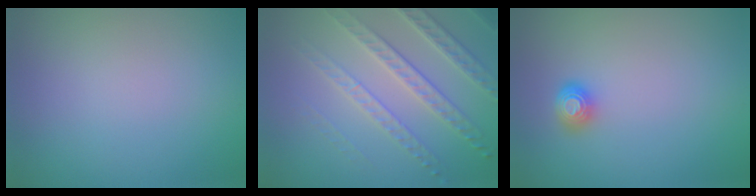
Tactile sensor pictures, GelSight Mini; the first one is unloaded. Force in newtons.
{"total": 4.7, "press": 4.0, "slide": 2.5}
{"total": 1.6, "press": 1.2, "slide": 1.0}